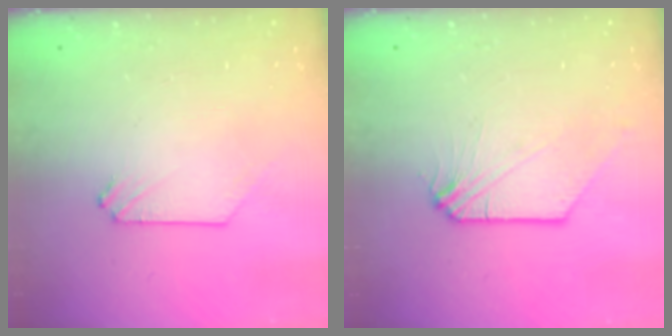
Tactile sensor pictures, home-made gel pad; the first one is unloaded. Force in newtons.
{"total": 0.0}